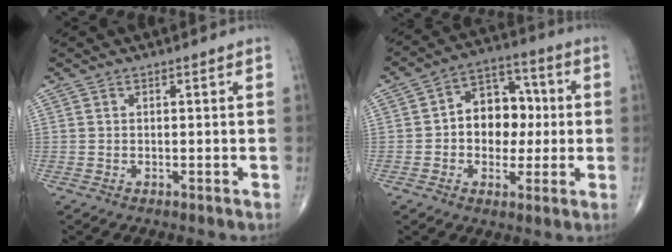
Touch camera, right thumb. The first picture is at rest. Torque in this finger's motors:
{"motor_torque": [-0.01, 0.24, 0.19, 0.00, 0.20]}